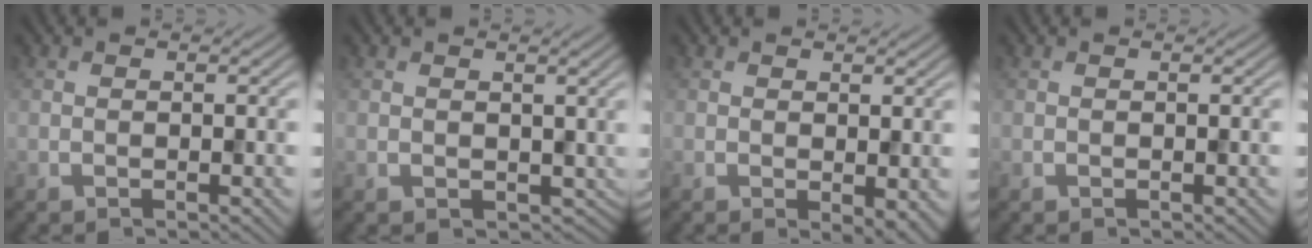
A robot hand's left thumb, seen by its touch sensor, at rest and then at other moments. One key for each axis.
{"total": 2.8, "fx": 0.7, "fy": 2.2, "fz": 1.5, "tx": -0.037, "ty": -0.014, "tz": 0.016}
{"total": 2.5, "fx": -0.3, "fy": 1.2, "fz": 2.2, "tx": -0.031, "ty": -0.008, "tz": -0.002}
{"total": 0.0}